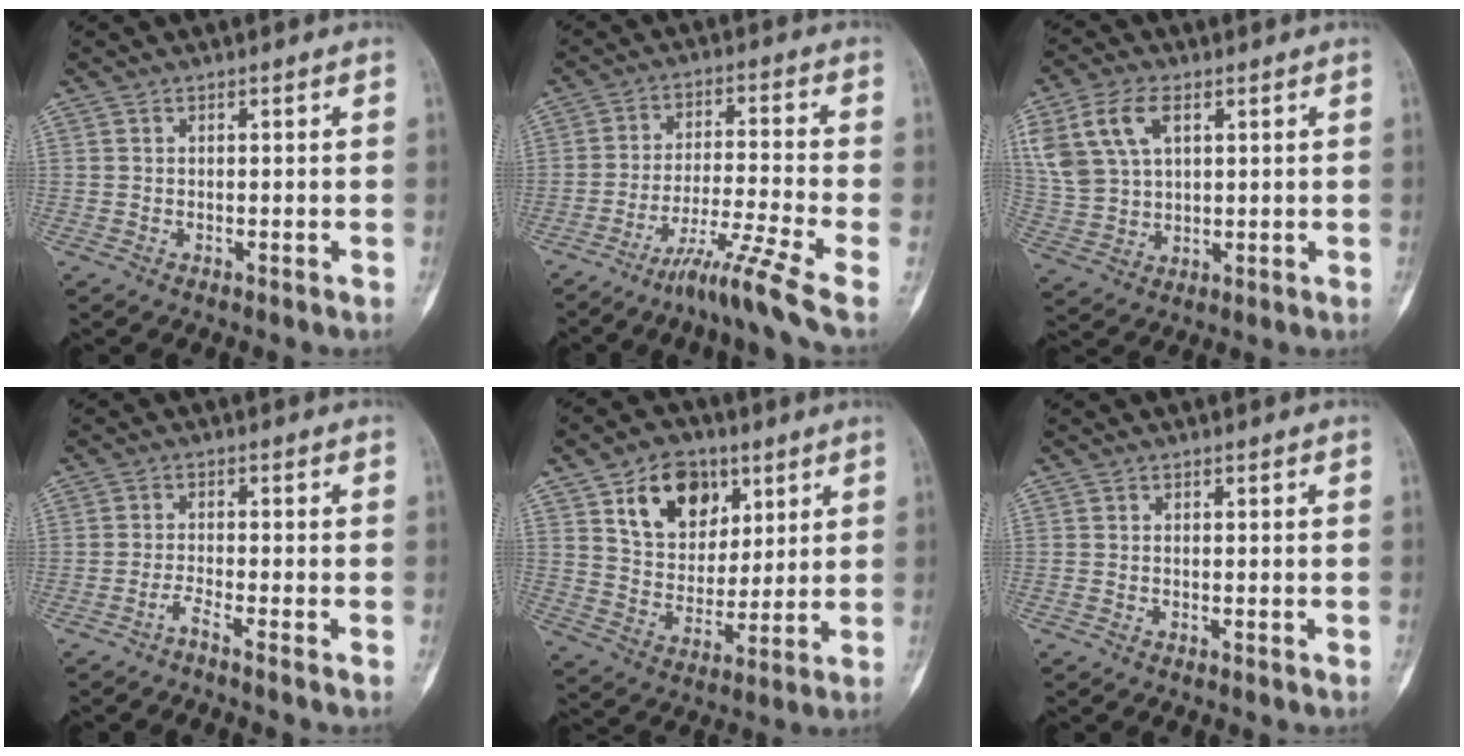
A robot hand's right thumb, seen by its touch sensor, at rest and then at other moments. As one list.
[{"total": 9.9, "force": [-6.6, -1.6, 7.2], "torque": [-0.142, 0.038, -0.117]}, {"total": 12.9, "force": [5.3, 7.9, 8.8], "torque": [-0.182, -0.001, 0.113]}, {"total": 1.9, "force": [-1.5, -0.7, 0.9], "torque": [-0.027, 0.009, -0.033]}, {"total": 14.2, "force": [6.8, 9.7, 7.8], "torque": [-0.086, -0.028, 0.124]}, {"total": 0.0}]